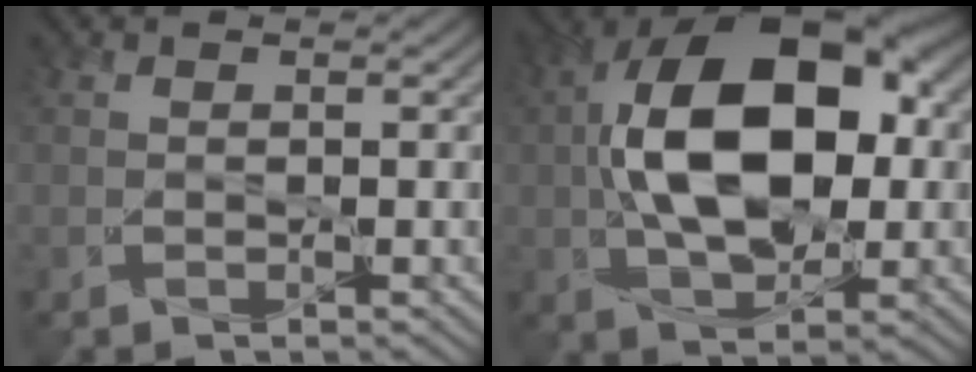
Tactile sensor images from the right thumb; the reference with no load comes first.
{"total": 16.4, "force": [0.9, 9.6, 13.3], "torque": [-0.241, 0.025, 0.002]}